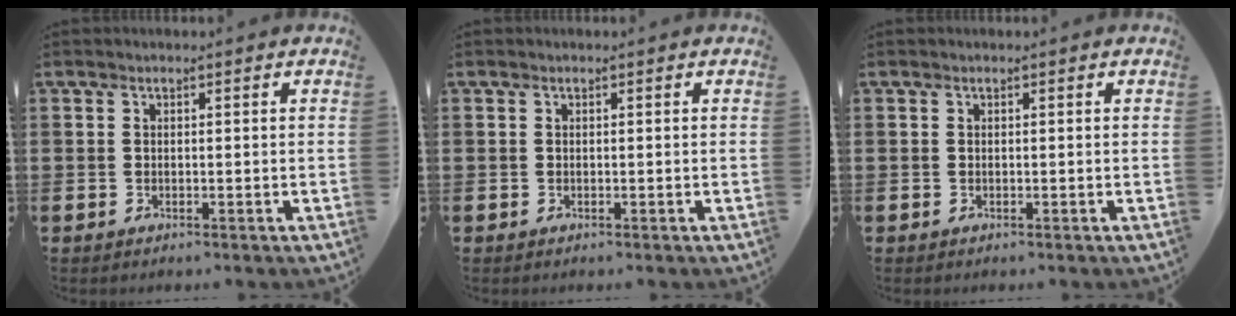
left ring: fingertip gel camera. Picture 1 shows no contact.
{"total": 0.0}
{"total": 0.0}